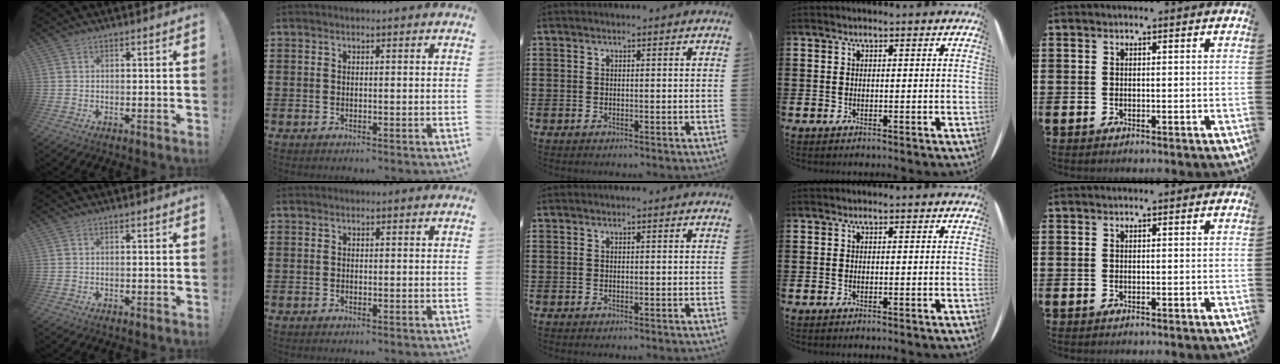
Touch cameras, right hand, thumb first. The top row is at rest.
{}